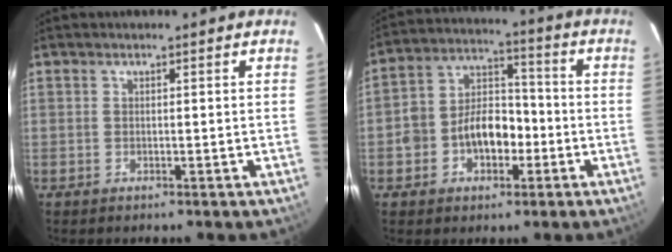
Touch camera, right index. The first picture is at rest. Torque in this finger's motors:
{"motor_torque": [0.35, 0.04, 0.27, 0.12]}